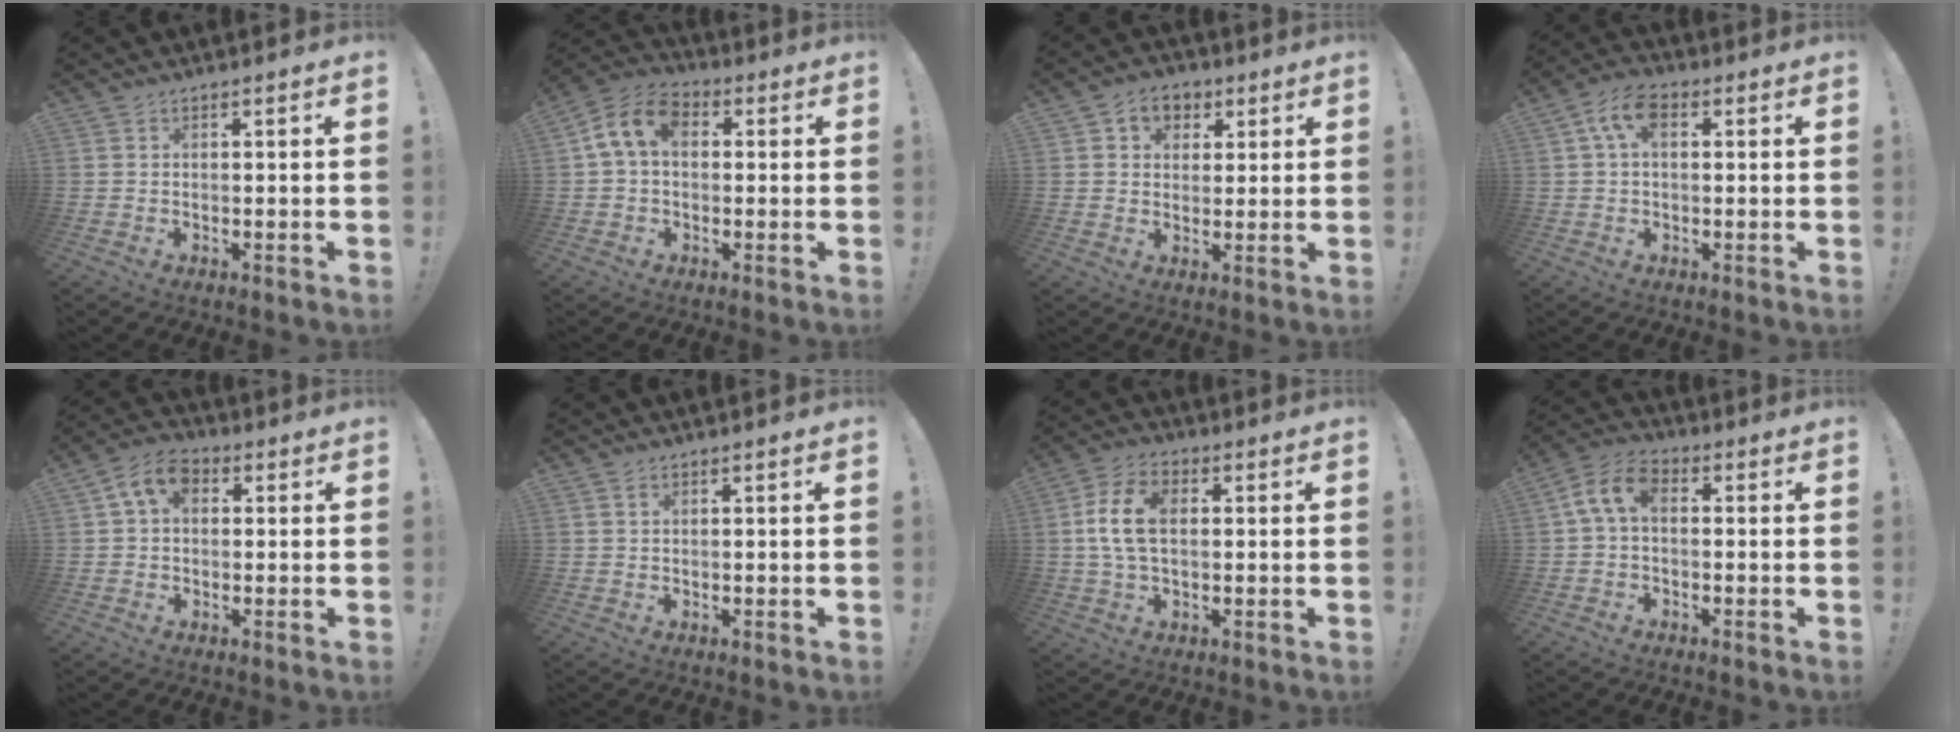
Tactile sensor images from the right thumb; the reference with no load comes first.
{"total": 10.6, "force": [2.3, 7.0, 7.6], "torque": [-0.152, 0.015, 0.048]}
{"total": 7.1, "force": [3.0, 5.8, 2.9], "torque": [-0.033, -0.009, 0.056]}
{"total": 7.3, "force": [2.0, 4.3, 5.6], "torque": [-0.110, 0.008, 0.037]}
{"total": 7.8, "force": [2.1, 5.4, 5.2], "torque": [-0.089, 0.008, 0.044]}
{"total": 1.1, "force": [0.7, 0.4, 0.8], "torque": [-0.010, -0.003, 0.013]}
{"total": 11.1, "force": [1.6, 6.9, 8.6], "torque": [-0.167, 0.002, 0.030]}
{"total": 8.2, "force": [1.3, 4.7, 6.6], "torque": [-0.145, 0.004, 0.027]}